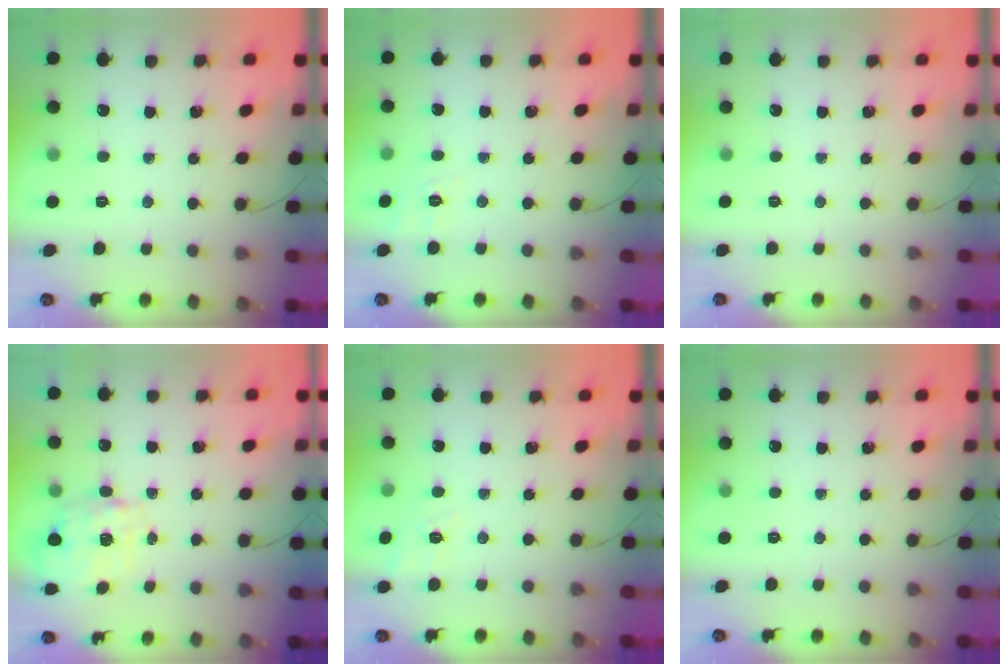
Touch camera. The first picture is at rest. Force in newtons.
{"total": 2.1, "press": 0.5, "slide": 2.0}
{"total": 2.4, "press": 2.4, "slide": 0.5}
{"total": 2.9, "press": 2.7, "slide": 0.9}
{"total": 9.4, "press": 9.1, "slide": 2.4}
{"total": 0.0}